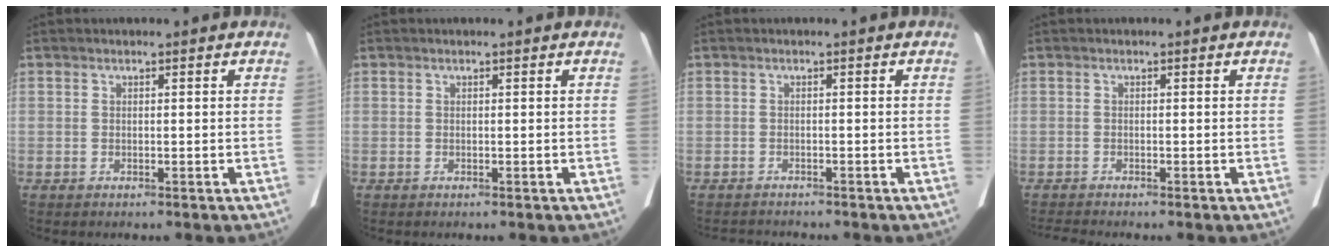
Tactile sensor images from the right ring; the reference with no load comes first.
{"total": 0.0}
{"total": 3.3, "force": [-3.2, 0.6, 0.7], "torque": [-0.012, -0.009, -0.045]}
{"total": 1.3, "force": [-1.2, -0.5, 0.1], "torque": [-0.012, -0.010, -0.025]}